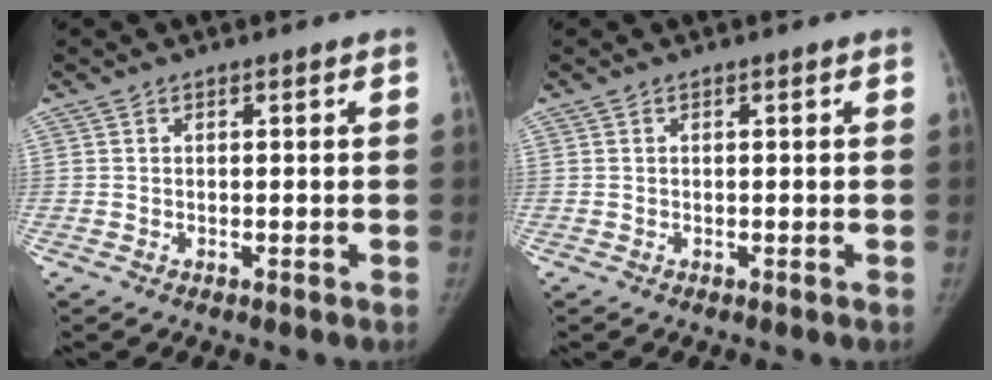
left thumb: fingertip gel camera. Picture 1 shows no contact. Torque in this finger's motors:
{"motor_torque": [-0.03, -0.04, 0.21, 0.00, 0.00]}